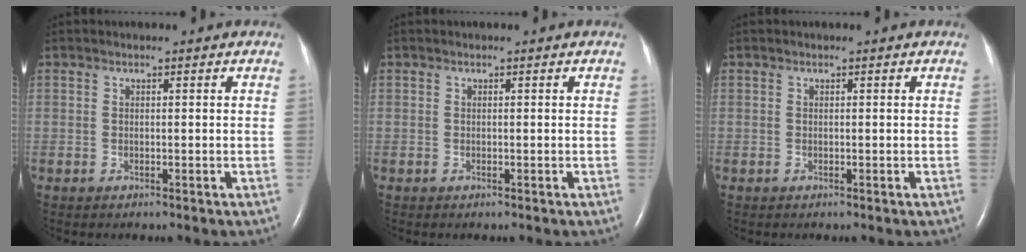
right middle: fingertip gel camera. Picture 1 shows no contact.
{"total": 0.0}
{"total": 0.0}